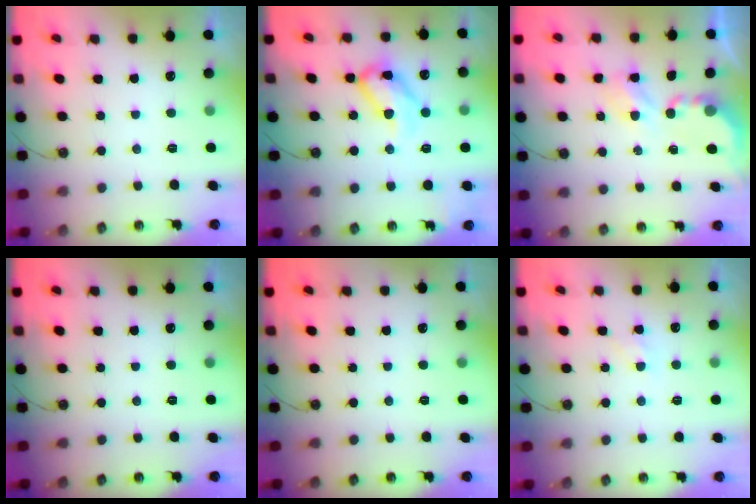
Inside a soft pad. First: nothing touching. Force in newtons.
{"total": 14.8, "press": 14.7, "slide": 1.6}
{"total": 3.9, "press": 3.9, "slide": 0.1}
{"total": 0.0}
{"total": 0.0}
{"total": 6.7, "press": 6.6, "slide": 0.7}